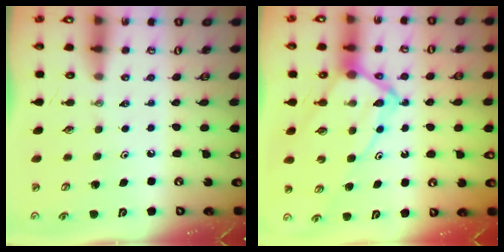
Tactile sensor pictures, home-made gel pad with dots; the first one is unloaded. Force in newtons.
{"total": 12.7, "press": 12.6, "slide": 1.5}